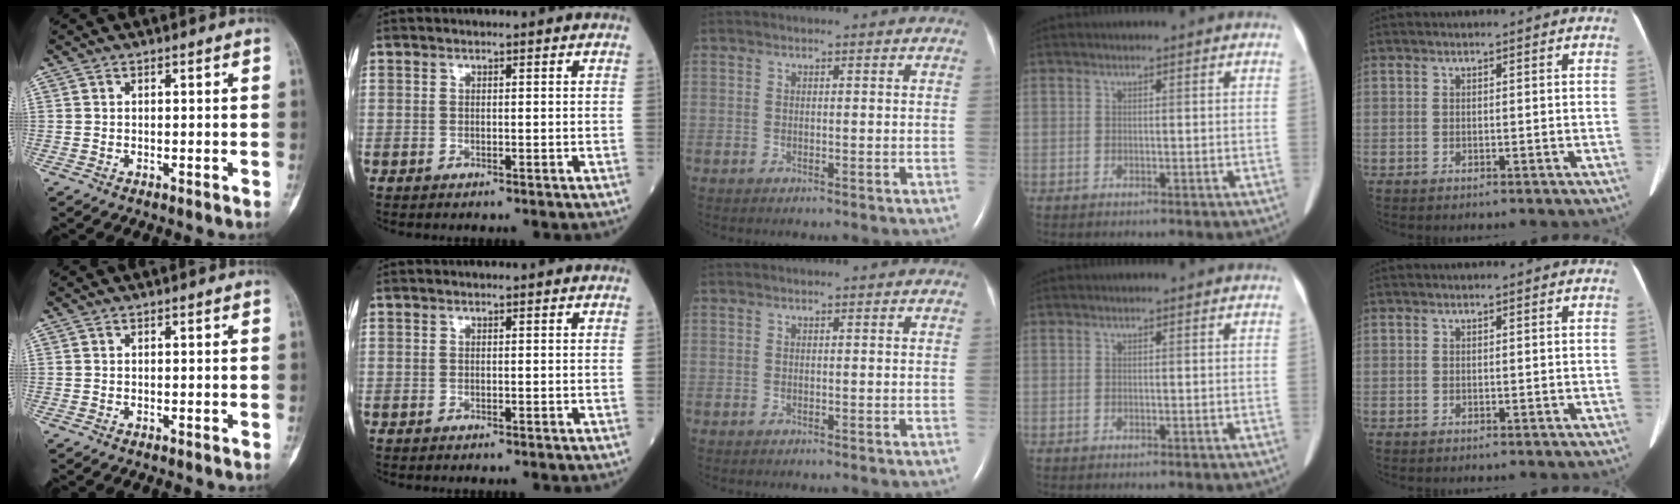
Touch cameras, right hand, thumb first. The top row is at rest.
{}